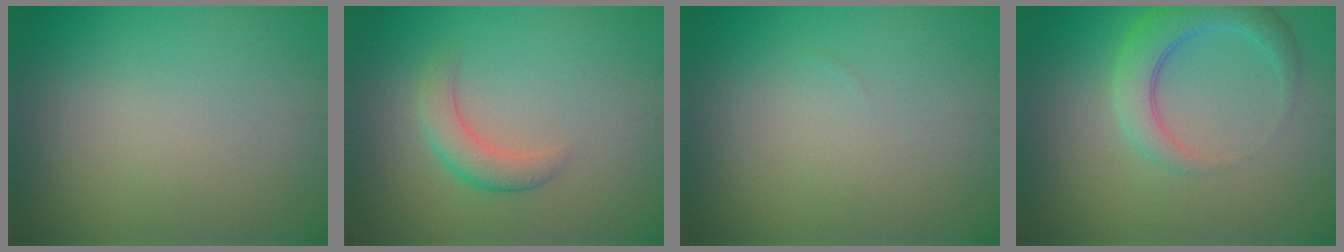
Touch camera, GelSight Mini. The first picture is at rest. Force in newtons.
{"total": 2.6, "press": 2.6, "slide": 0.1}
{"total": 0.0}
{"total": 4.1, "press": 4.1, "slide": 0.2}